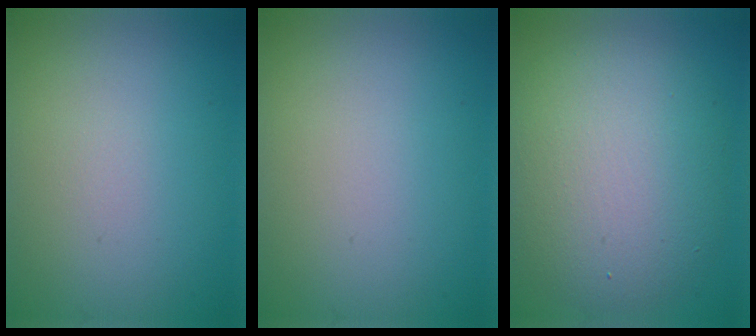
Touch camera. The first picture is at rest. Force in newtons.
{"total": 0.0}
{"total": 8.5, "press": 8.5, "slide": 0.3}